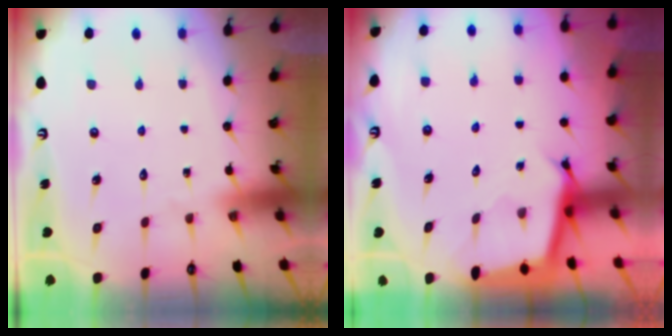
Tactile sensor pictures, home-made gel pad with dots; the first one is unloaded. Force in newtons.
{"total": 2.7, "press": 2.7, "slide": 0.1}